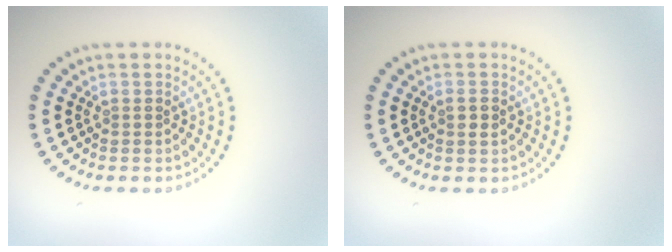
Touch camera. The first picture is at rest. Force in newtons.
{"total": 1.1, "press": 1.0, "slide": 0.3}